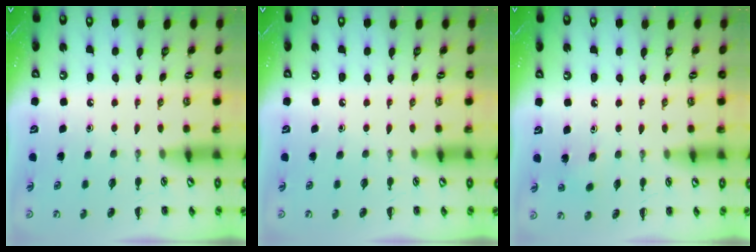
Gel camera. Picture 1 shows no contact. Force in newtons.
{"total": 0.0}
{"total": 3.0, "press": 2.9, "slide": 0.9}